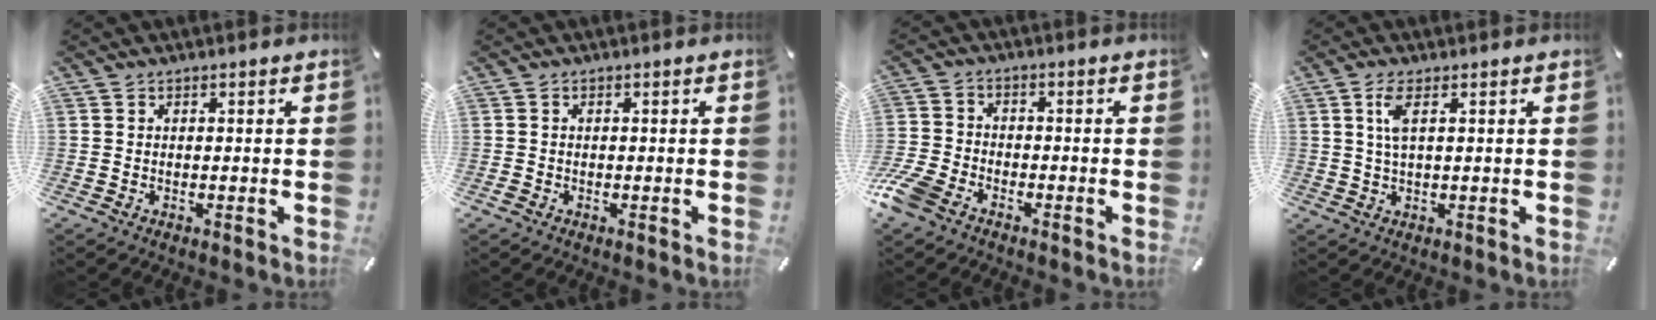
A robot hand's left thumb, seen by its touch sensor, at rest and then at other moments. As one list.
[{"total": 0.5, "force": [-0.3, 0.4, 0.2], "torque": [-0.002, 0.002, -0.006]}, {"total": 6.7, "force": [-4.6, 3.7, 3.2], "torque": [-0.089, 0.011, -0.095]}, {"total": 4.4, "force": [1.5, 1.3, 4.0], "torque": [-0.084, 0.006, 0.024]}]